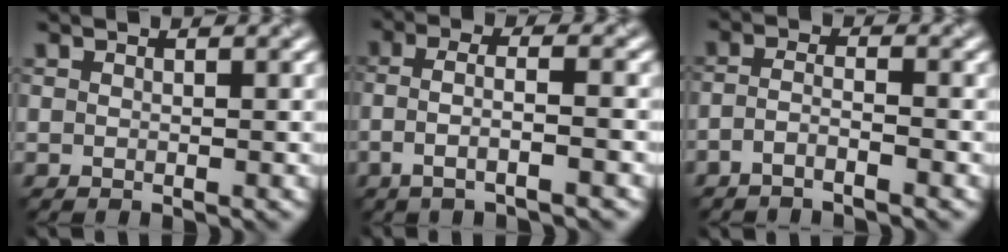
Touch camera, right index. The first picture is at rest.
{"total": 3.9, "force": [-1.2, 0.9, 3.6], "torque": [-0.061, -0.004, -0.029]}
{"total": 1.8, "force": [-1.4, 0.3, 1.1], "torque": [-0.025, -0.002, -0.033]}